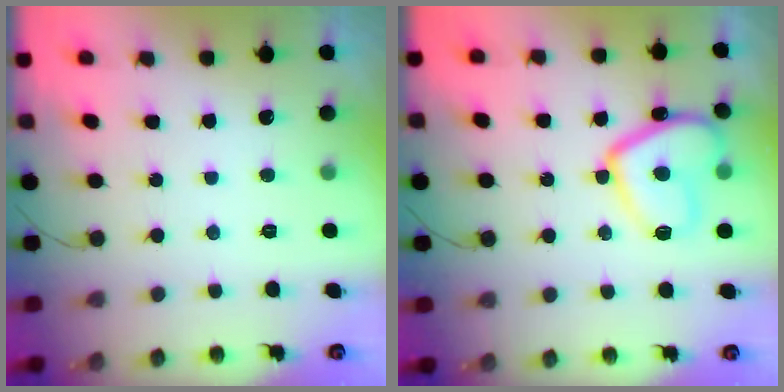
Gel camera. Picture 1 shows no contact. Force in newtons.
{"total": 13.9, "press": 13.8, "slide": 1.3}